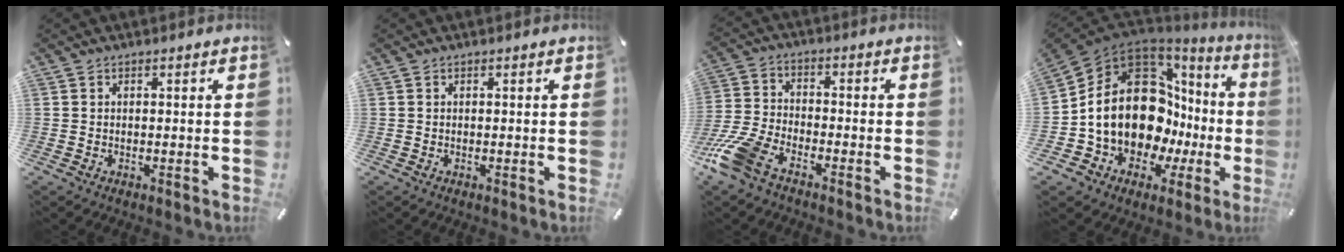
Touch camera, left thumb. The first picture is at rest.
{"total": 0.0}
{"total": 11.1, "force": [-7.5, 5.0, 6.4], "torque": [-0.155, 0.021, -0.149]}
{"total": 20.6, "force": [1.8, 14.7, 14.3], "torque": [-0.267, -0.037, 0.044]}